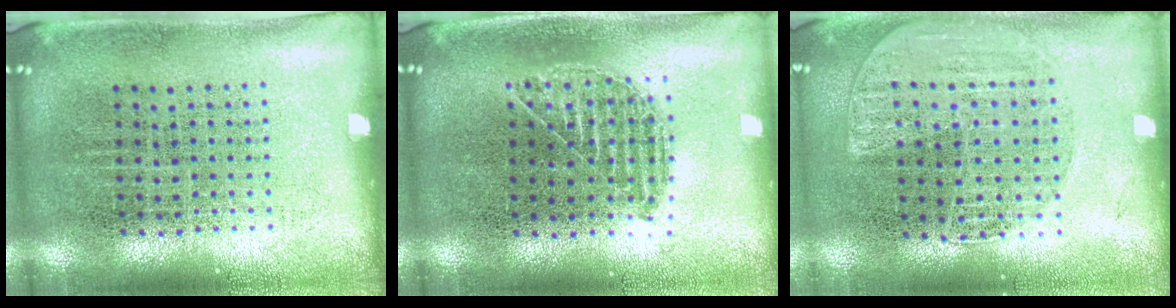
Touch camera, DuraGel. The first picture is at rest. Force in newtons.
{"total": 1.0, "press": 0.9, "slide": 0.3}
{"total": 1.3, "press": 1.3, "slide": 0.2}